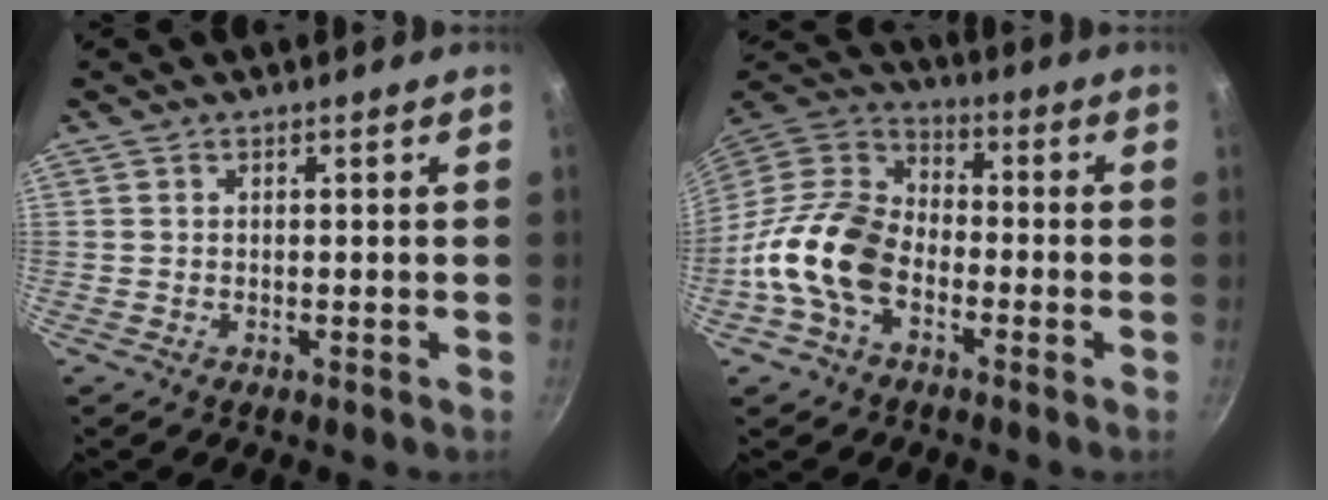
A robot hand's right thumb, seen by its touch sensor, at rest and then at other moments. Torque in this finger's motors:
{"motor_torque": [2.12, 2.01, 1.26, -1.18, 0.43]}